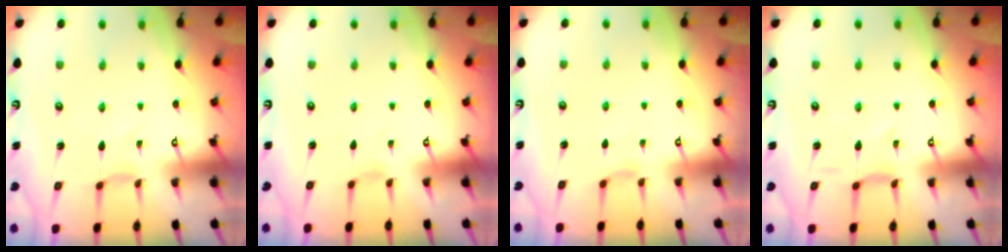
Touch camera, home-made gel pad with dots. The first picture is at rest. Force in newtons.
{"total": 0.0}
{"total": 1.9, "press": 1.9, "slide": 0.4}
{"total": 1.9, "press": 1.9, "slide": 0.4}